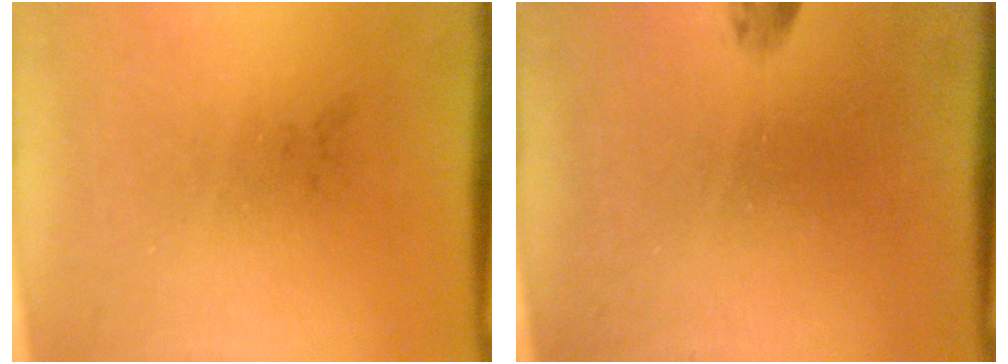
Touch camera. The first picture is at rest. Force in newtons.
{"total": 0.9}